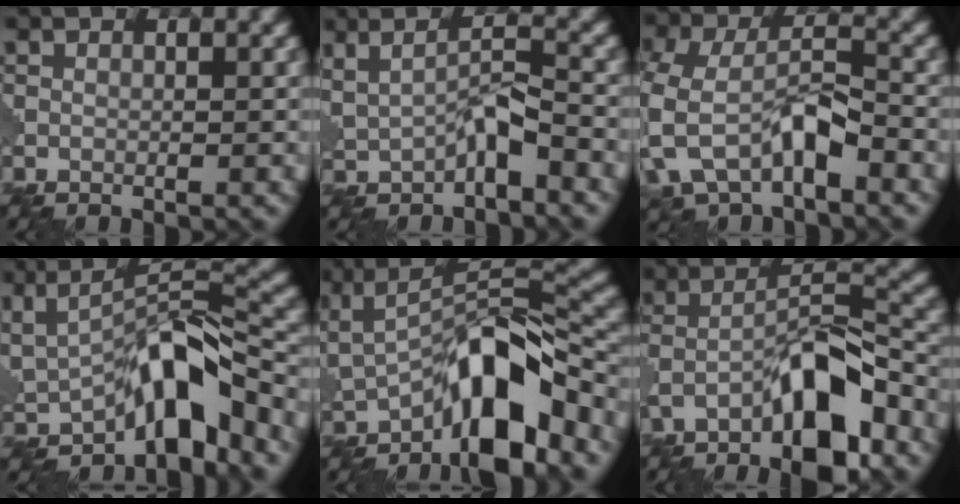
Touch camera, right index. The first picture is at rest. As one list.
[{"total": 3.5, "force": [-0.5, 0.9, 3.4], "torque": [-0.065, -0.003, -0.009]}, {"total": 7.6, "force": [-3.1, 4.1, 5.6], "torque": [-0.130, -0.001, -0.066]}, {"total": 7.8, "force": [-2.9, 2.7, 6.7], "torque": [-0.090, 0.007, -0.054]}, {"total": 8.5, "force": [-3.8, 2.8, 7.1], "torque": [-0.101, 0.014, -0.073]}, {"total": 8.6, "force": [-4.5, 2.5, 6.9], "torque": [-0.116, 0.014, -0.086]}]